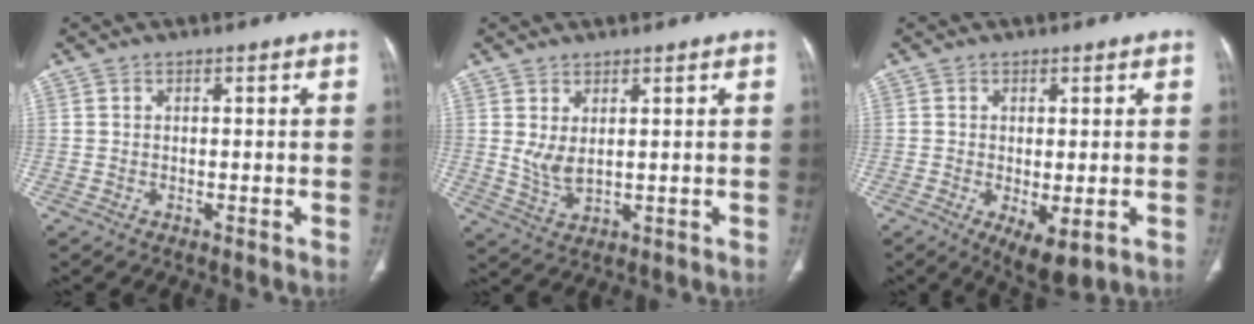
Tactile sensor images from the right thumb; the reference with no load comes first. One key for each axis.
{"total": 4.2, "fx": 1.2, "fy": 1.8, "fz": 3.5, "tx": -0.071, "ty": -0.017, "tz": 0.036}
{"total": 6.4, "fx": -1.9, "fy": 2.6, "fz": 5.6, "tx": -0.091, "ty": -0.016, "tz": -0.018}